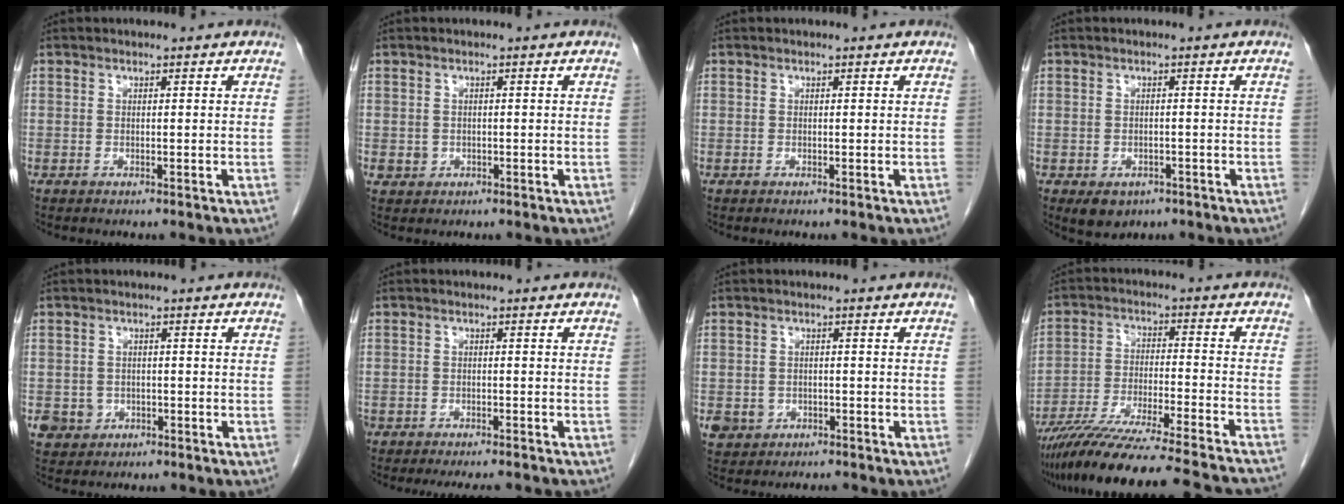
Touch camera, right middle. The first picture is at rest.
{"total": 1.4, "force": [-0.2, 1.4, 0.3], "torque": [-0.005, 0.004, 0.002]}
{"total": 0.0}
{"total": 3.8, "force": [-2.2, 2.7, 1.5], "torque": [-0.018, 0.000, -0.022]}
{"total": 3.7, "force": [-1.4, 3.4, 0.5], "torque": [-0.004, 0.008, -0.019]}
{"total": 6.6, "force": [-5.8, 1.9, 2.4], "torque": [-0.025, -0.006, -0.079]}
{"total": 3.5, "force": [-1.8, 2.9, 0.6], "torque": [-0.010, 0.005, -0.028]}
{"total": 25.3, "force": [-22.5, 0.3, 11.7], "torque": [-0.150, -0.053, -0.334]}